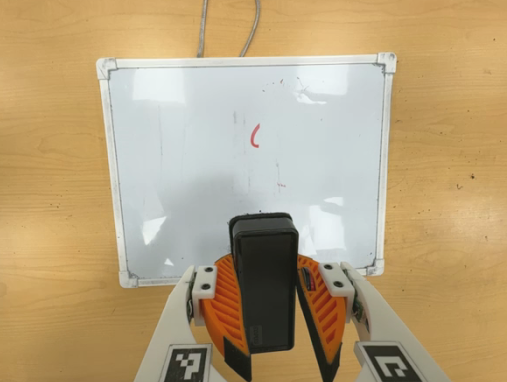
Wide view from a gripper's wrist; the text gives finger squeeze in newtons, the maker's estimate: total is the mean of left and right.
{"total": 11.0, "left": 11.2, "right": 10.8}